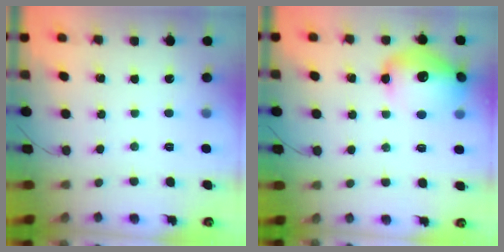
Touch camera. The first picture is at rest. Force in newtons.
{"total": 15.0, "press": 14.9, "slide": 1.6}